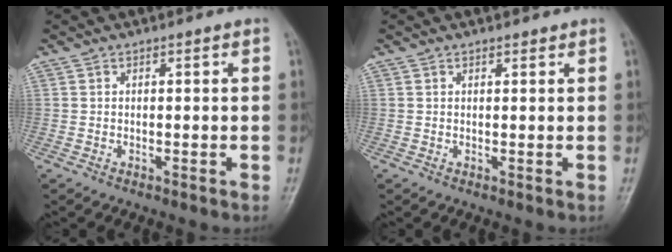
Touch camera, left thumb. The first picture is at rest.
{"total": 0.7, "force": [0.6, 0.3, 0.2], "torque": [-0.005, -0.004, 0.009]}